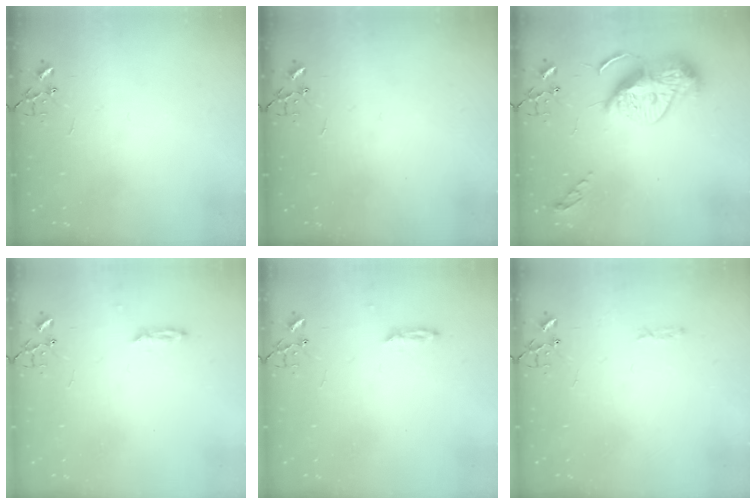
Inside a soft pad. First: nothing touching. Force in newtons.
{"total": 0.0}
{"total": 16.0, "press": 16.0, "slide": 0.9}
{"total": 2.3, "press": 2.2, "slide": 0.4}
{"total": 2.3, "press": 2.2, "slide": 0.4}
{"total": 3.3, "press": 3.3, "slide": 0.4}